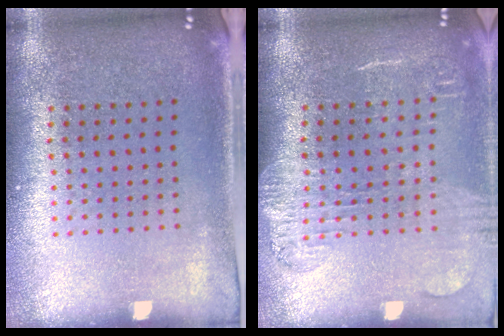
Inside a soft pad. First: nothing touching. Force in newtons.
{"total": 1.8, "press": 1.5, "slide": 1.0}